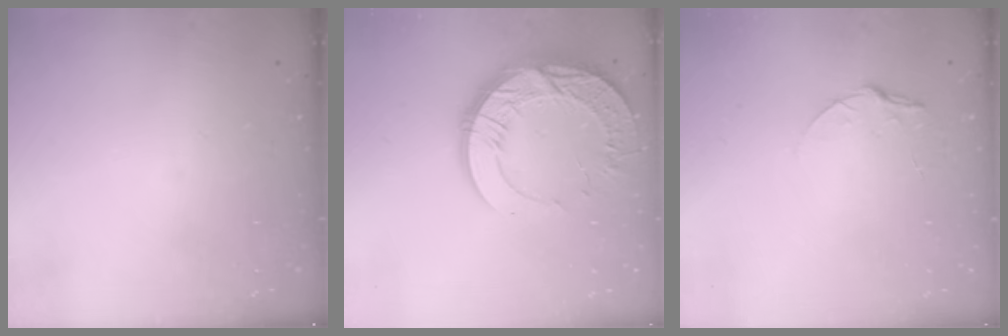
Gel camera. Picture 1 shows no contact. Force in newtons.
{"total": 18.8, "press": 18.8, "slide": 1.7}
{"total": 4.6, "press": 4.6, "slide": 0.4}